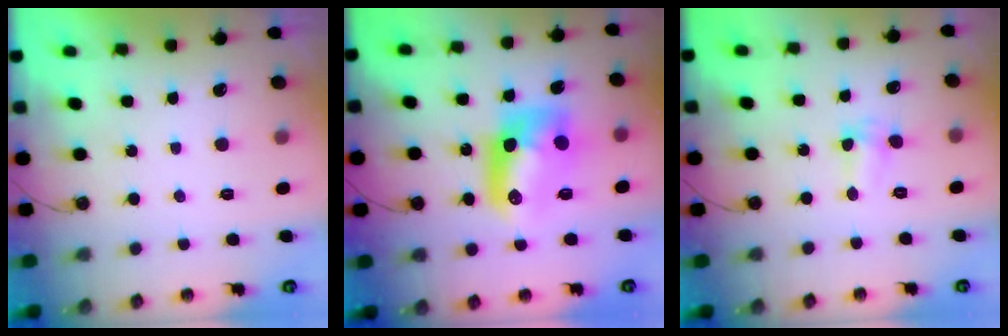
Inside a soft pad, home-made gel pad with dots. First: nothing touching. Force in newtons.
{"total": 12.5, "press": 12.4, "slide": 1.1}
{"total": 2.6, "press": 2.6, "slide": 0.6}